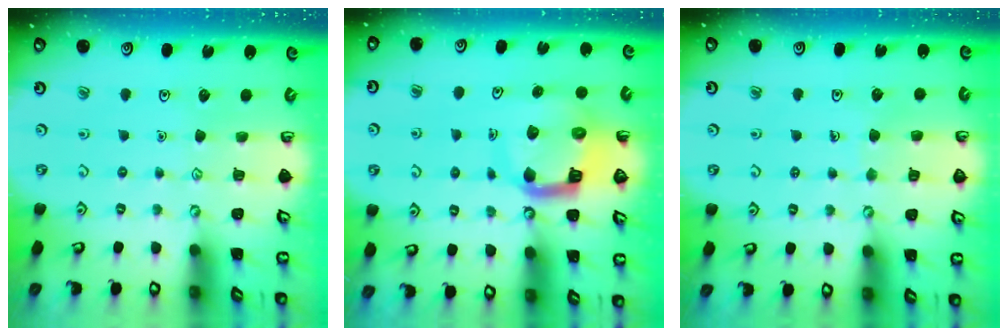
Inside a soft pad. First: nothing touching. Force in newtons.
{"total": 10.2, "press": 10.1, "slide": 1.4}
{"total": 4.2, "press": 4.2, "slide": 0.3}